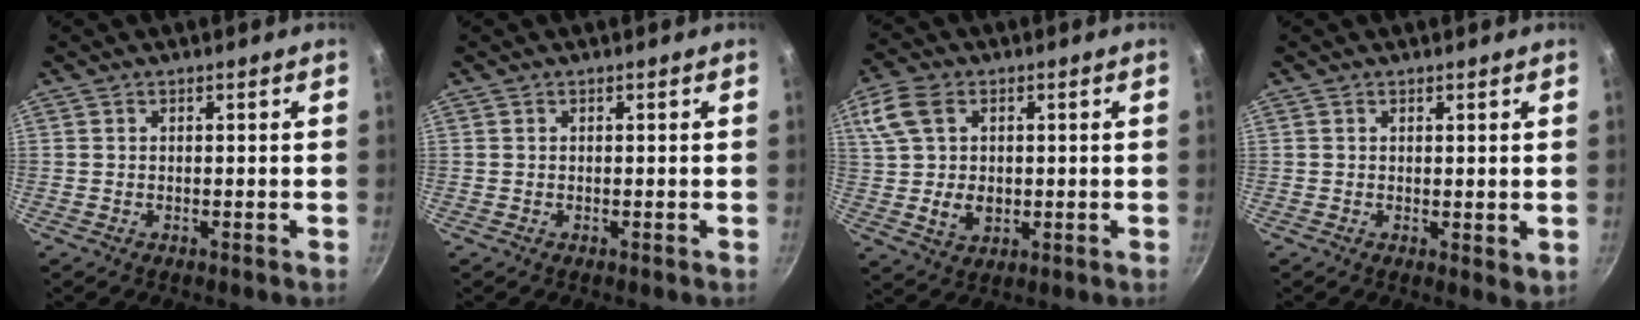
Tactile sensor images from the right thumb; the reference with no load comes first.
{"total": 0.0}
{"total": 12.2, "force": [2.3, 9.0, 7.9], "torque": [-0.154, 0.000, 0.038]}
{"total": 2.2, "force": [0.8, 0.9, 1.8], "torque": [-0.024, -0.007, 0.011]}